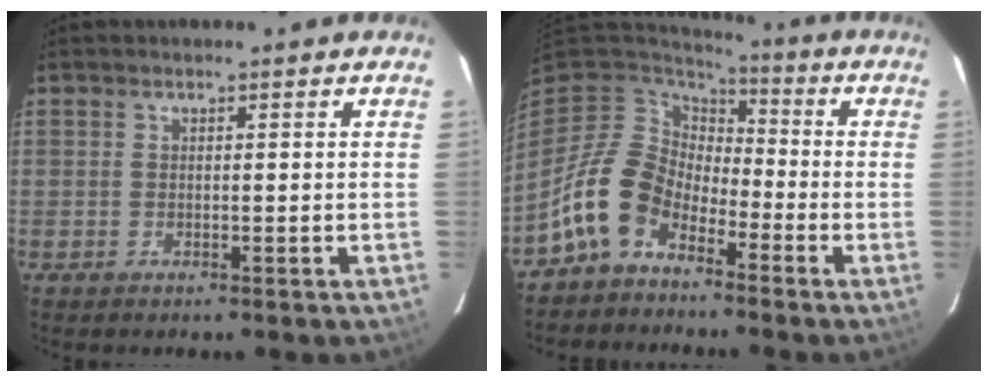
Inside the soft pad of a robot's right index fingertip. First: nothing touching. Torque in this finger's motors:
{"motor_torque": [0.85, -0.85, 0.40, 0.08]}